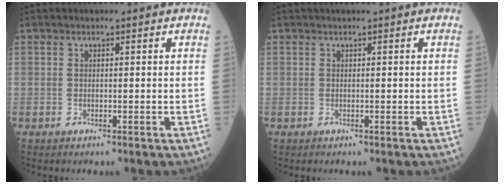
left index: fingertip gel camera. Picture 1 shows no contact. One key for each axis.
{"total": 0.6, "fx": 0.5, "fy": -0.1, "fz": 0.3, "tx": -0.007, "ty": 0.009, "tz": 0.013}